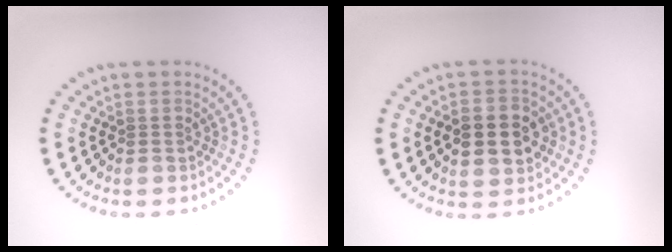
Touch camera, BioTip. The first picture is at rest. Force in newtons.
{"total": 4.6, "press": 4.6, "slide": 0.1}